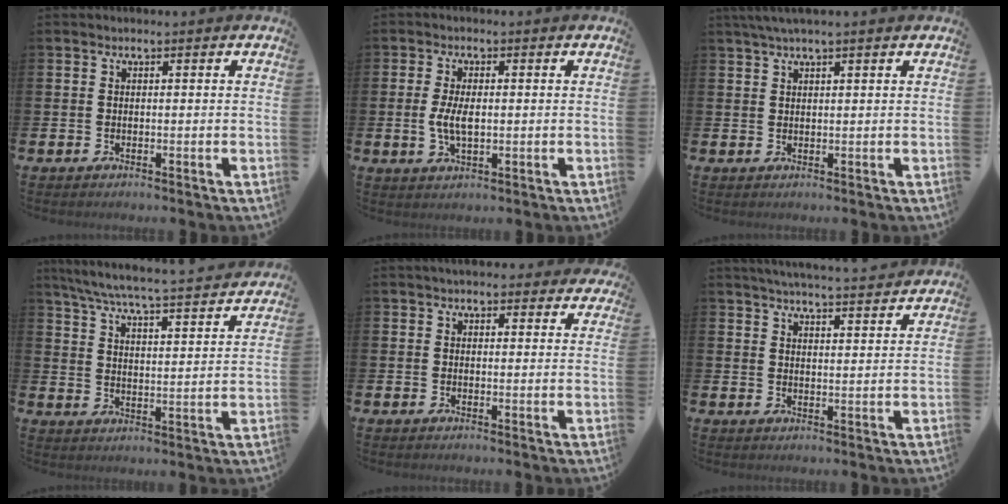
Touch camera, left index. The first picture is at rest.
{"total": 4.1, "force": [0.0, 1.9, 3.6], "torque": [-0.069, 0.001, -0.005]}
{"total": 2.4, "force": [1.9, 0.1, 1.4], "torque": [-0.033, 0.006, 0.035]}
{"total": 6.6, "force": [6.1, 0.3, 2.4], "torque": [-0.070, -0.049, 0.103]}
{"total": 2.9, "force": [2.8, 1.0, 0.3], "torque": [0.002, -0.010, 0.048]}
{"total": 4.7, "force": [4.6, -0.4, 0.5], "torque": [-0.017, -0.031, 0.080]}